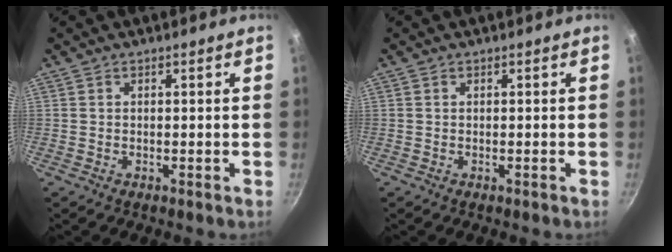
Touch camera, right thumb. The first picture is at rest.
{"total": 0.0}